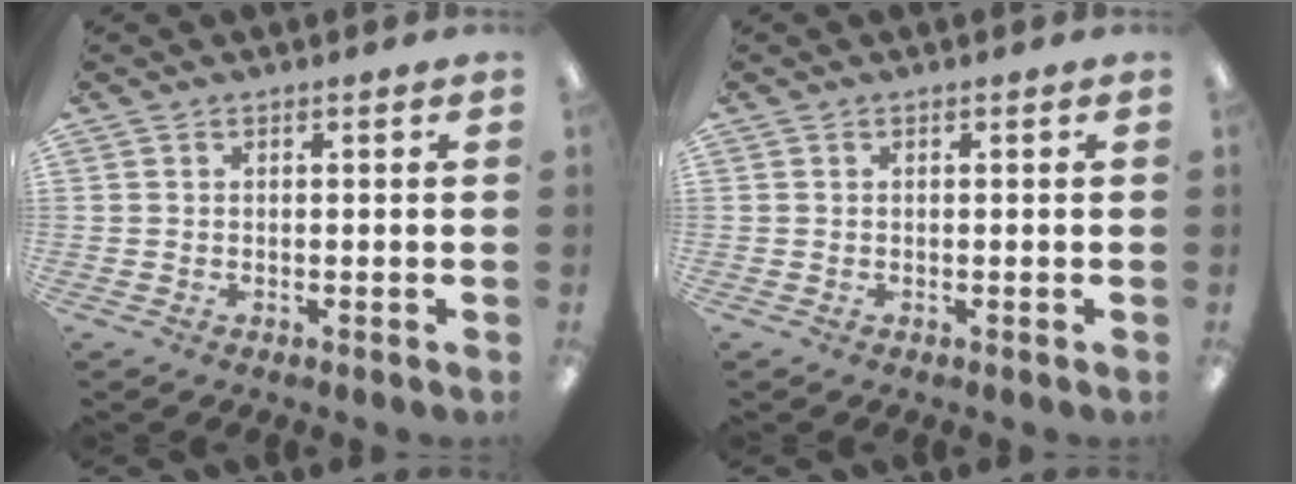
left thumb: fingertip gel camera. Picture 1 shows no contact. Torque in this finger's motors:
{"motor_torque": [0.00, 0.00, 0.13, -0.09, 0.00]}